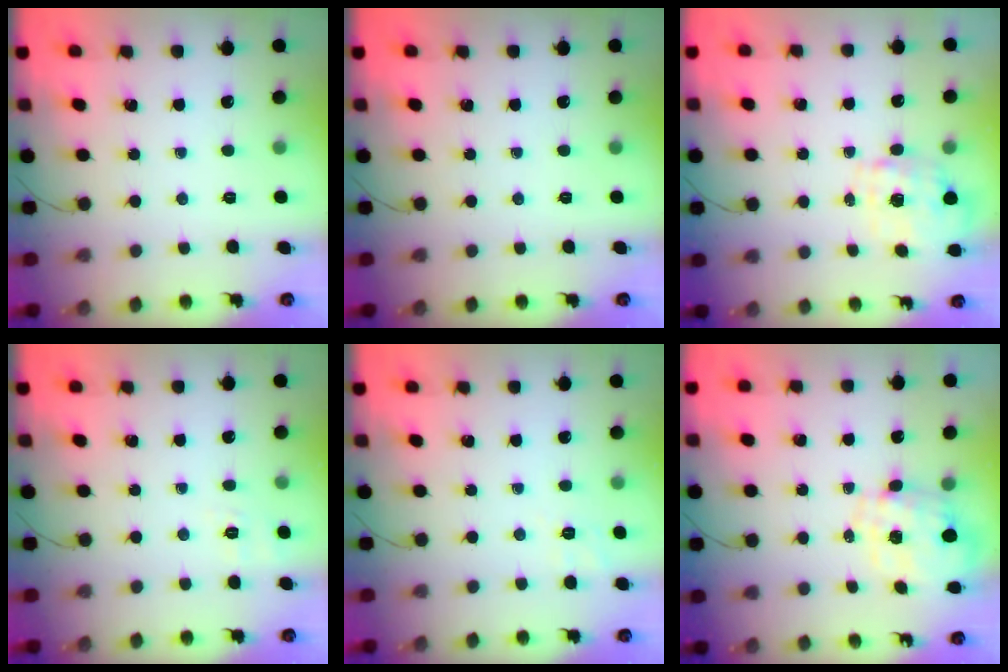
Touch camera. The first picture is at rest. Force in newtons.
{"total": 0.0}
{"total": 1.6, "press": 1.5, "slide": 0.5}
{"total": 1.8, "press": 0.4, "slide": 1.8}
{"total": 2.3, "press": 1.6, "slide": 1.7}
{"total": 2.1, "press": 1.7, "slide": 1.1}